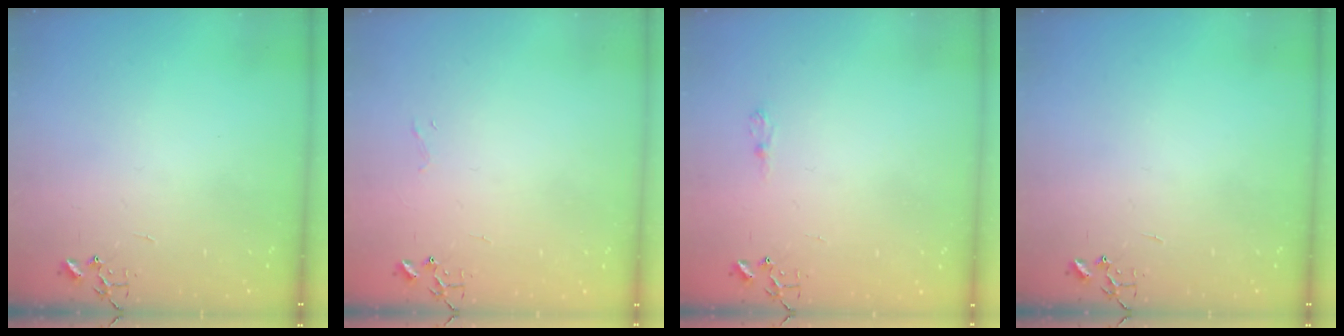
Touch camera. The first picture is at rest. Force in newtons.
{"total": 3.4, "press": 3.4, "slide": 0.3}
{"total": 6.5, "press": 6.5, "slide": 0.6}
{"total": 0.0}